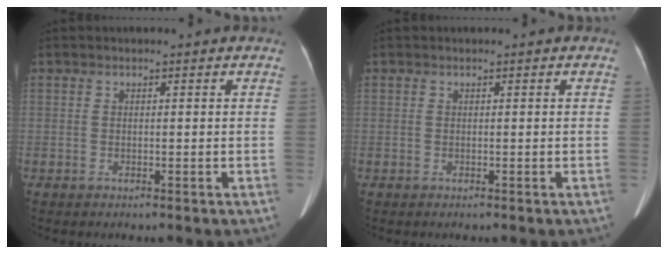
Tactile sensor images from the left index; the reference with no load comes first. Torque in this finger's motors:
{"motor_torque": [0.01, 0.01, 0.01, 0.00]}